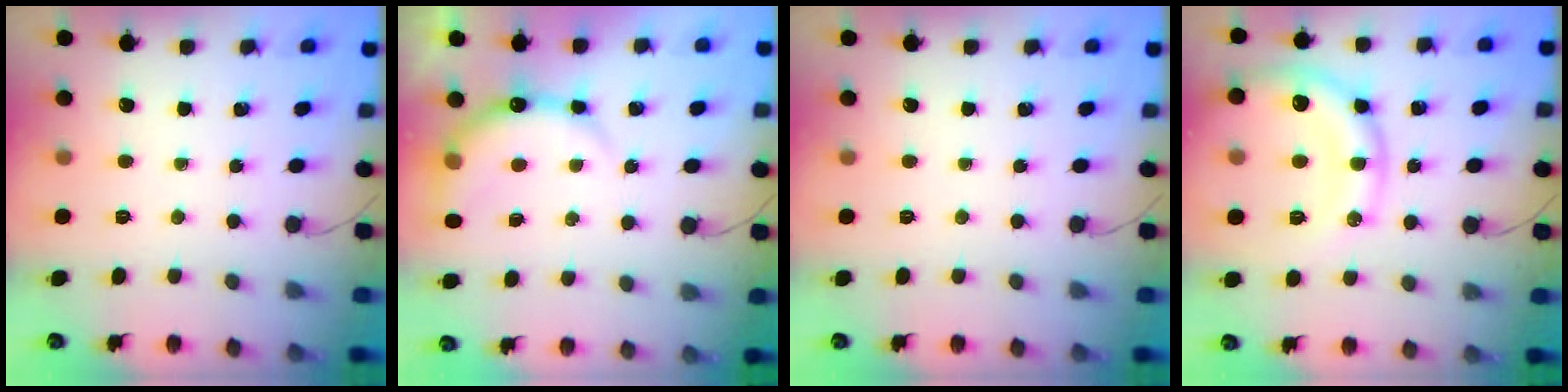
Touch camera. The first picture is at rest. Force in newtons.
{"total": 8.9, "press": 8.8, "slide": 0.8}
{"total": 0.0}
{"total": 15.7, "press": 15.6, "slide": 1.8}